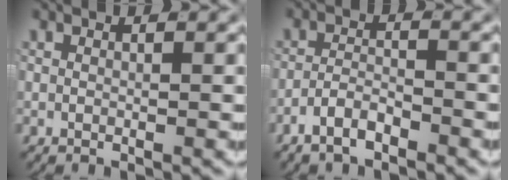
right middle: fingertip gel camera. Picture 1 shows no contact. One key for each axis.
{"total": 2.9, "fx": -2.4, "fy": 1.0, "fz": 1.2, "tx": -0.019, "ty": -0.001, "tz": -0.049}